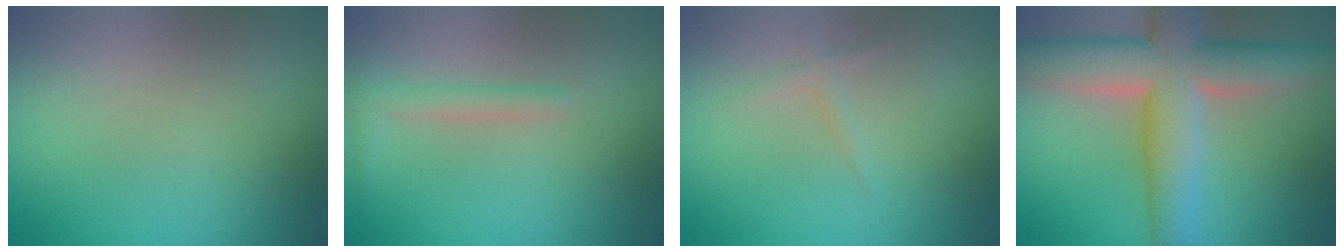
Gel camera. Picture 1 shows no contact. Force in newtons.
{"total": 1.4, "press": 1.4, "slide": 0.1}
{"total": 0.8, "press": 0.8, "slide": 0.1}
{"total": 9.9, "press": 9.9, "slide": 0.5}